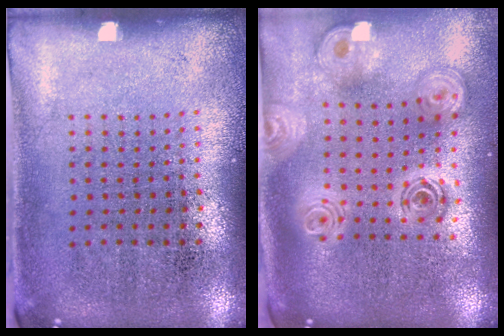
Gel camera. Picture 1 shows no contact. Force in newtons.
{"total": 2.5, "press": 1.9, "slide": 1.7}